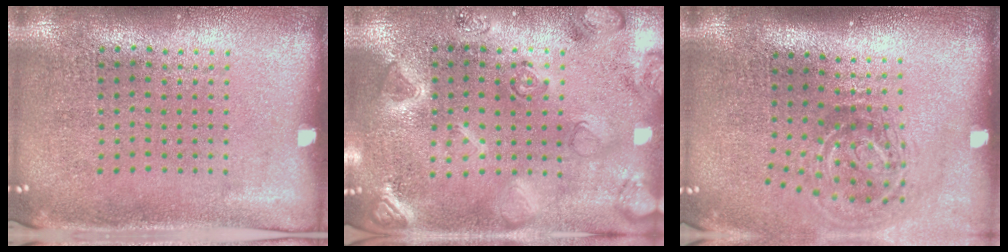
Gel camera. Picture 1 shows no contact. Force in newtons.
{"total": 2.7, "press": 2.7, "slide": 0.4}
{"total": 2.1, "press": 1.2, "slide": 1.6}